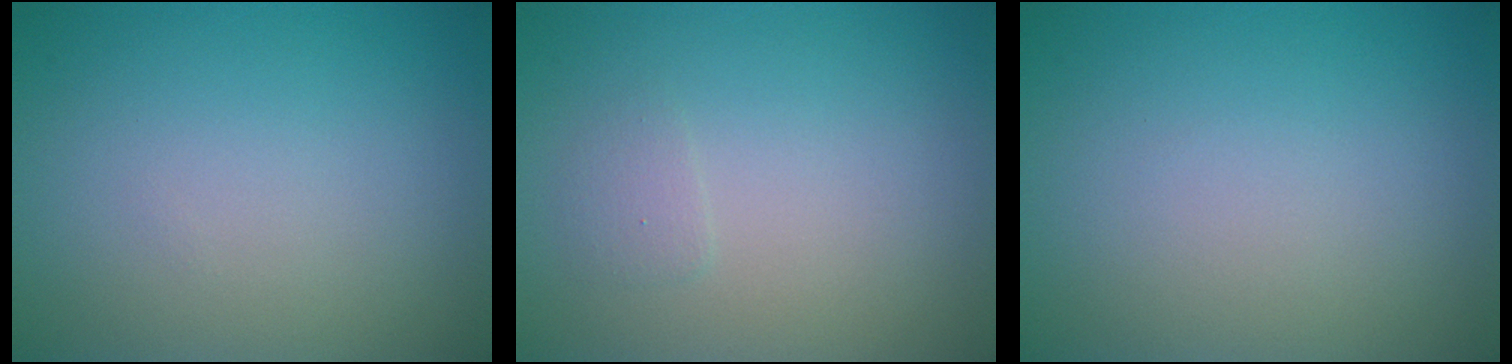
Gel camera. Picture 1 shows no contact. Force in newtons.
{"total": 0.8, "press": 0.8, "slide": 0.0}
{"total": 0.0}